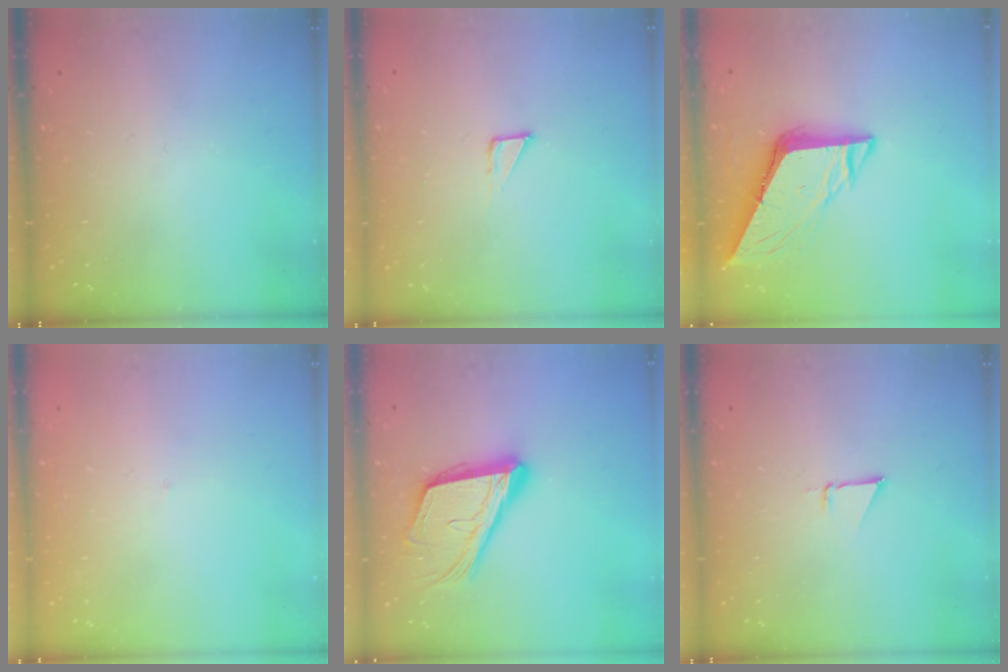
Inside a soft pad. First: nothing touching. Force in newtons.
{"total": 2.6, "press": 2.6, "slide": 0.1}
{"total": 8.9, "press": 8.9, "slide": 1.0}
{"total": 1.7, "press": 1.6, "slide": 0.1}
{"total": 18.5, "press": 18.2, "slide": 3.5}
{"total": 2.5, "press": 2.5, "slide": 0.1}